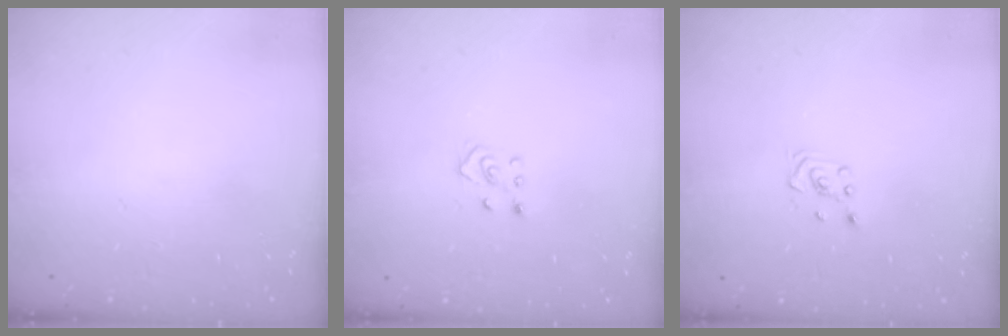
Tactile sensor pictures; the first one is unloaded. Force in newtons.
{"total": 3.1, "press": 3.1, "slide": 0.4}
{"total": 2.6, "press": 2.4, "slide": 1.0}